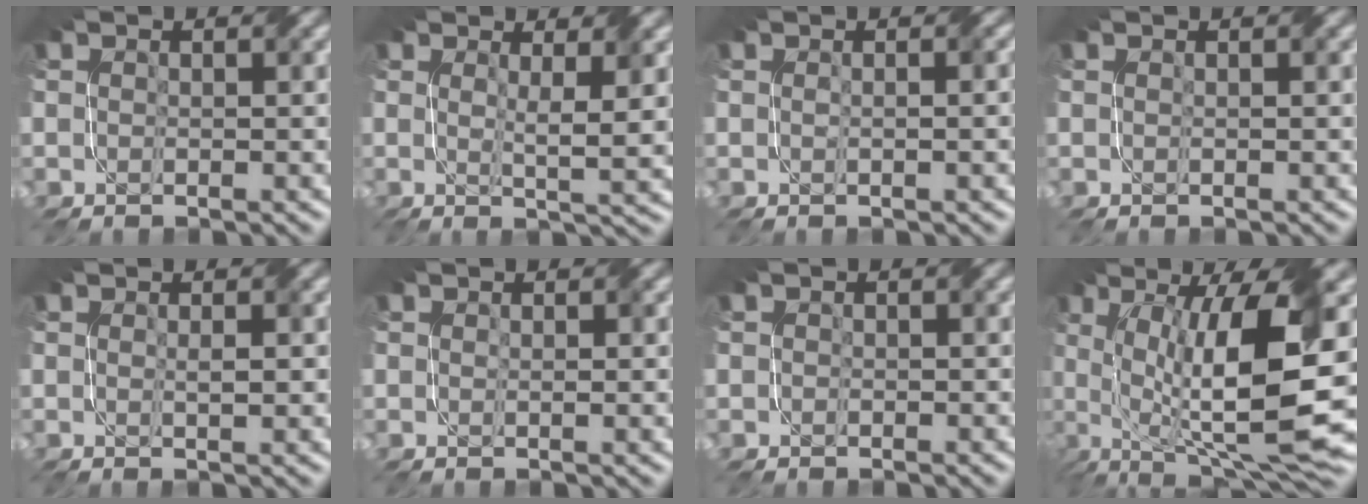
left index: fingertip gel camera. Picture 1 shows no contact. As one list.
[{"total": 3.8, "force": [1.2, 0.7, 3.5], "torque": [-0.055, -0.010, 0.019]}, {"total": 1.4, "force": [0.0, 0.2, 1.4], "torque": [-0.024, 0.004, -0.001]}, {"total": 0.0}, {"total": 1.3, "force": [0.1, 0.2, 1.2], "torque": [-0.022, -0.001, 0.004]}, {"total": 1.1, "force": [0.2, 0.2, 1.1], "torque": [-0.018, -0.003, 0.004]}, {"total": 0.6, "force": [0.1, 0.6, 0.1], "torque": [0.000, -0.003, -0.006]}, {"total": 14.7, "force": [0.5, 4.1, 14.1], "torque": [-0.228, 0.000, 0.016]}]